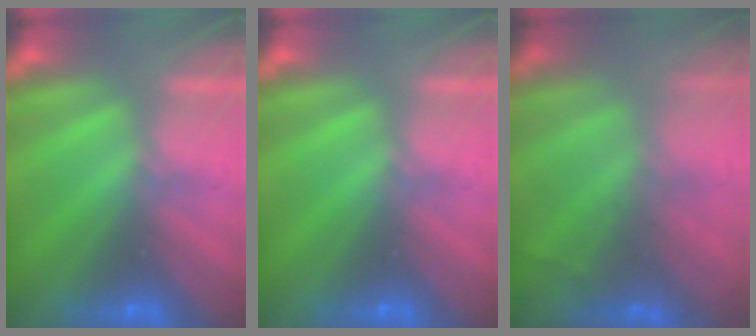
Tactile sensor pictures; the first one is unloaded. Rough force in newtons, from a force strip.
{"total": 0.0}
{"total": 7.4}